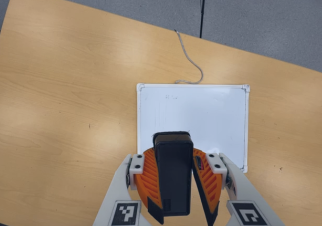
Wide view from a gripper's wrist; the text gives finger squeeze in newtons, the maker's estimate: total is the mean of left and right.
{"total": 10.2, "left": 9.8, "right": 10.6}